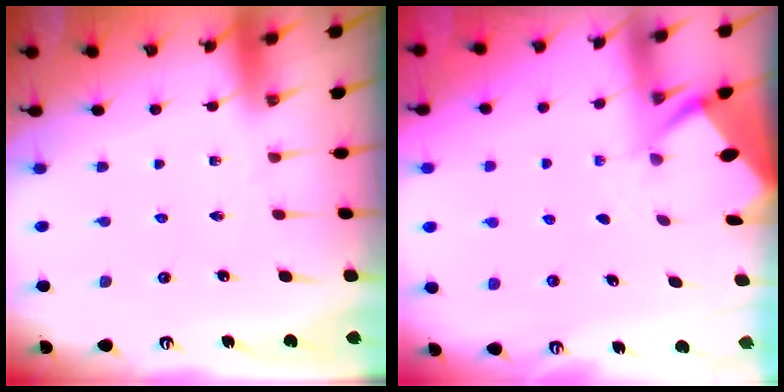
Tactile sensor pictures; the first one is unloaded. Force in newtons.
{"total": 2.4, "press": 2.4, "slide": 0.3}